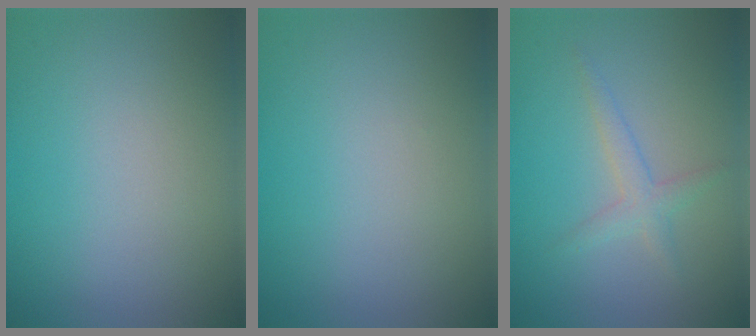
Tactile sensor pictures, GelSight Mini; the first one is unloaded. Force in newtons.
{"total": 0.0}
{"total": 1.8, "press": 1.8, "slide": 0.0}